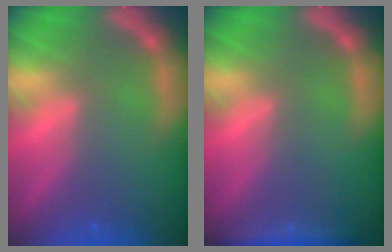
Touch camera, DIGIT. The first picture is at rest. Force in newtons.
{"total": 2.4}